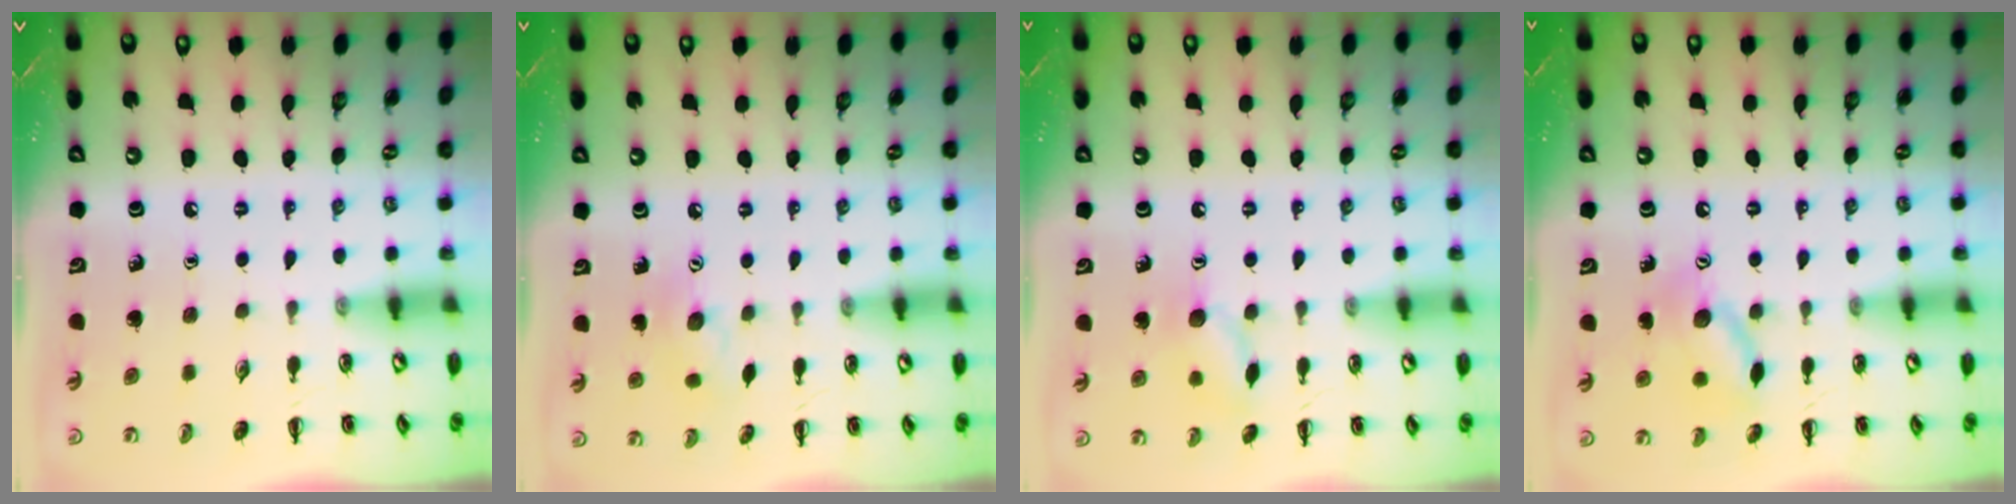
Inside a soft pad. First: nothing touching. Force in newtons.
{"total": 7.4, "press": 7.3, "slide": 1.1}
{"total": 8.3, "press": 8.3, "slide": 0.5}
{"total": 11.3, "press": 11.2, "slide": 0.8}